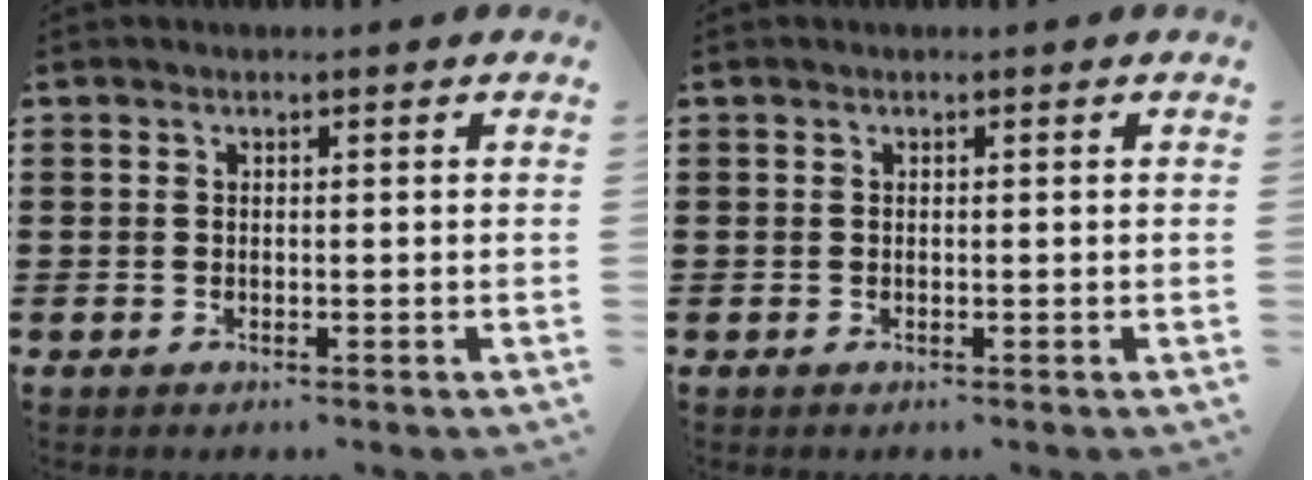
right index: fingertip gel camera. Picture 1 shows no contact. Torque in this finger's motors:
{"motor_torque": [1.06, 1.08, 0.00, 0.01]}